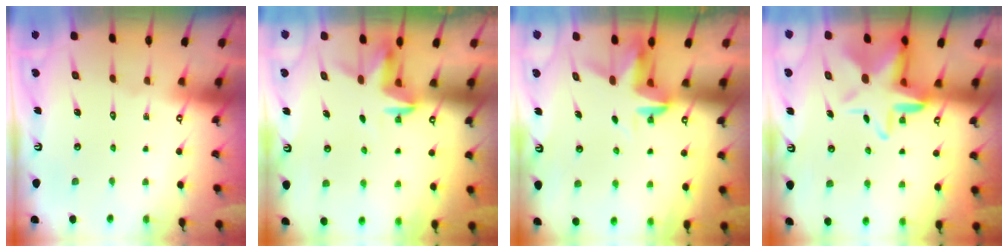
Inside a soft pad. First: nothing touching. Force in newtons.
{"total": 3.5, "press": 3.4, "slide": 0.3}
{"total": 3.4, "press": 3.3, "slide": 0.4}
{"total": 11.3, "press": 11.1, "slide": 2.2}